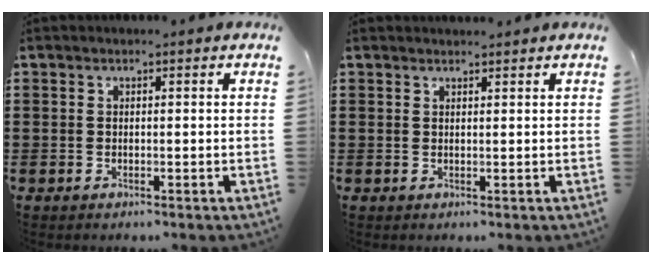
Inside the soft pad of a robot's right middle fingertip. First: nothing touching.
{"total": 0.8, "force": [0.8, 0.1, 0.0], "torque": [0.005, -0.004, 0.013]}